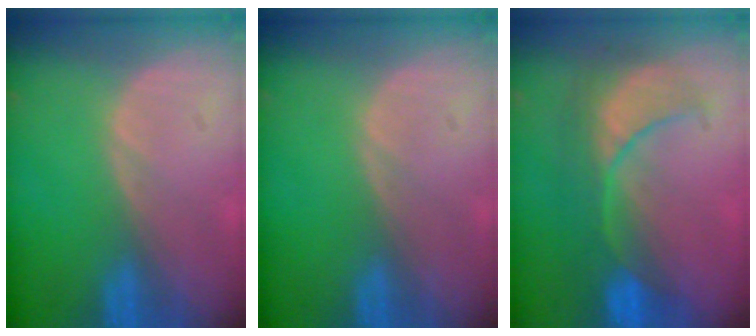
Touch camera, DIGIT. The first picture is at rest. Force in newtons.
{"total": 0.0}
{"total": 8.5, "press": 8.4, "slide": 1.3}